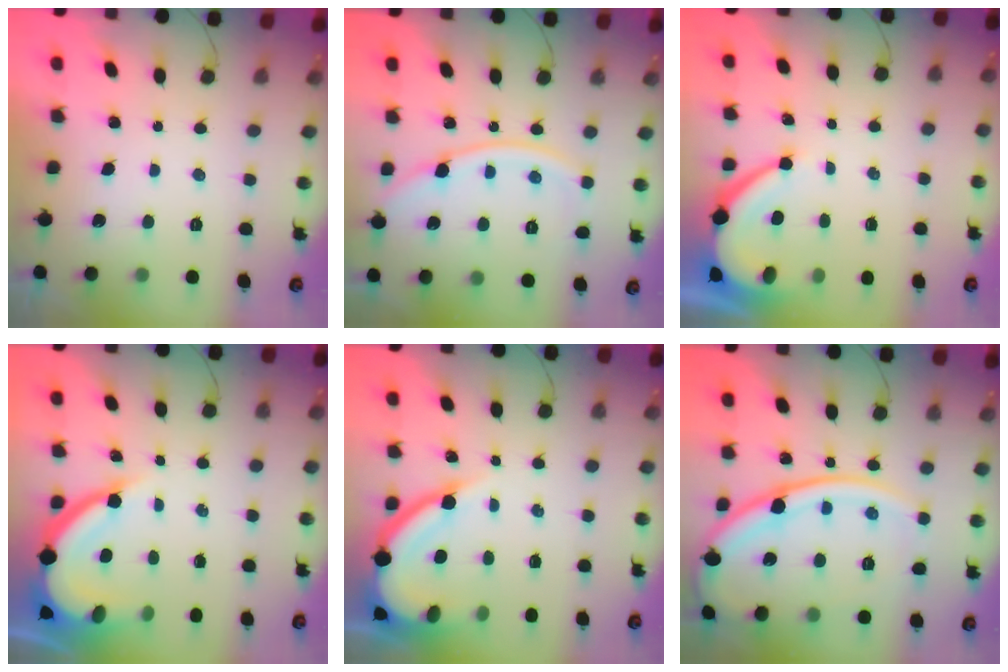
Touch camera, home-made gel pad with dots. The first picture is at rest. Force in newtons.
{"total": 12.5, "press": 12.4, "slide": 1.6}
{"total": 6.4, "press": 6.3, "slide": 0.7}
{"total": 14.3, "press": 14.2, "slide": 1.5}
{"total": 12.7, "press": 12.7, "slide": 1.1}
{"total": 19.2, "press": 19.0, "slide": 2.2}